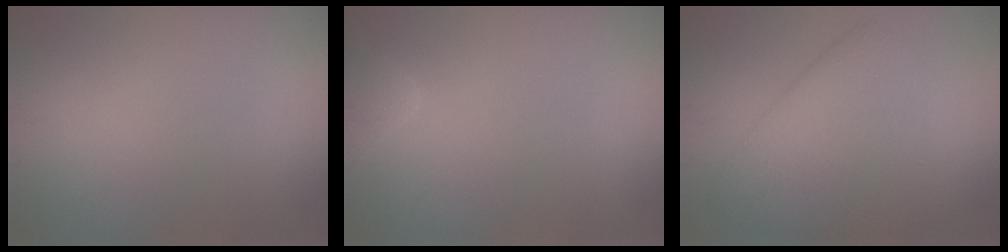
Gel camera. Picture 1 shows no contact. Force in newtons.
{"total": 1.4, "press": 1.4, "slide": 0.1}
{"total": 7.5, "press": 7.5, "slide": 0.1}